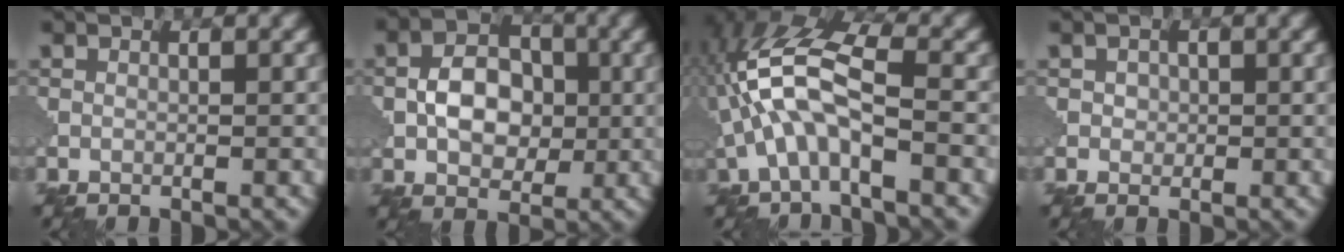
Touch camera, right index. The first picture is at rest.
{"total": 5.5, "force": [-0.3, 3.9, 3.8], "torque": [-0.060, 0.005, -0.007]}
{"total": 7.9, "force": [-1.5, 3.1, 7.1], "torque": [-0.159, 0.027, -0.040]}
{"total": 1.0, "force": [0.1, 0.9, 0.4], "torque": [-0.004, 0.000, 0.002]}